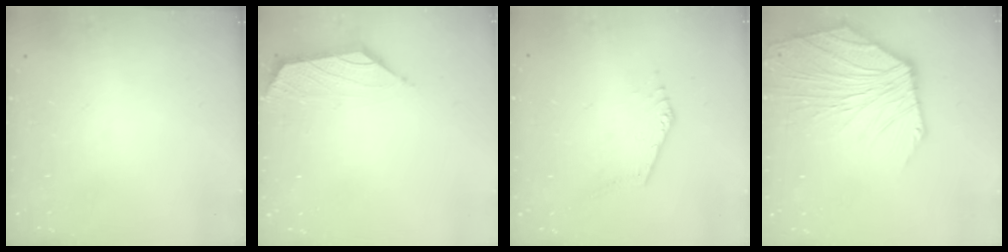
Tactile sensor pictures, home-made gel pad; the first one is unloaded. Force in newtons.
{"total": 1.6, "press": 1.4, "slide": 0.6}
{"total": 0.5, "press": 0.3, "slide": 0.4}
{"total": 7.3, "press": 7.1, "slide": 1.7}